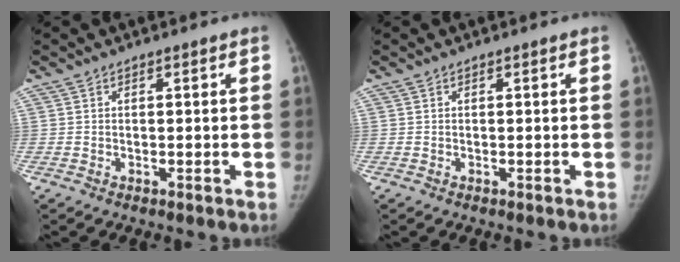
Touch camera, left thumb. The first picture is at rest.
{"total": 0.0}